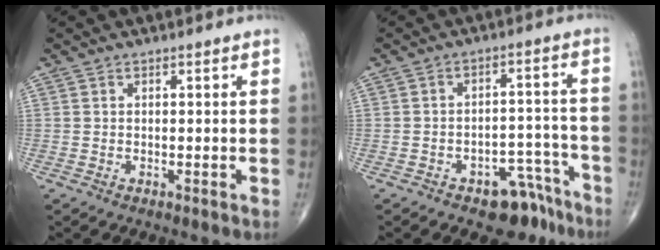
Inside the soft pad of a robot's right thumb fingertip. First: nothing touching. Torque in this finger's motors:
{"motor_torque": [2.41, 0.11, 0.37, -0.75, 0.00]}